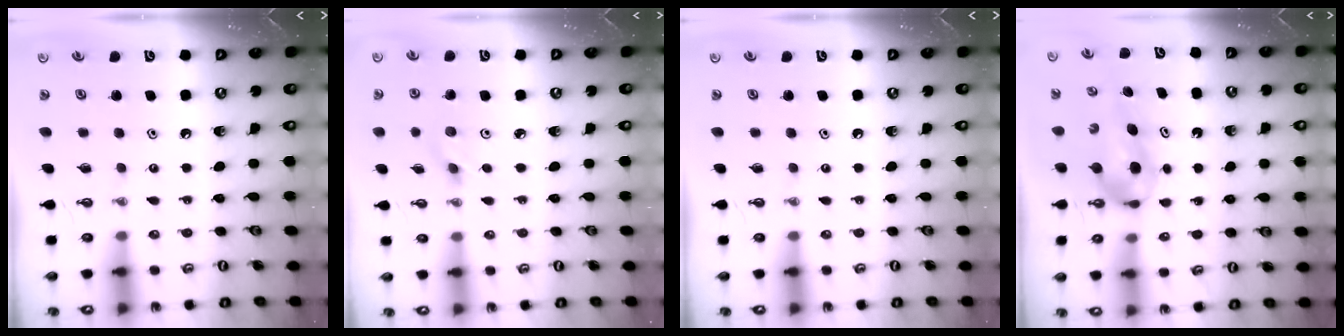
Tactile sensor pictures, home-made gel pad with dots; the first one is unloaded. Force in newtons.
{"total": 3.9, "press": 3.7, "slide": 1.3}
{"total": 0.0}
{"total": 5.8, "press": 5.2, "slide": 2.6}